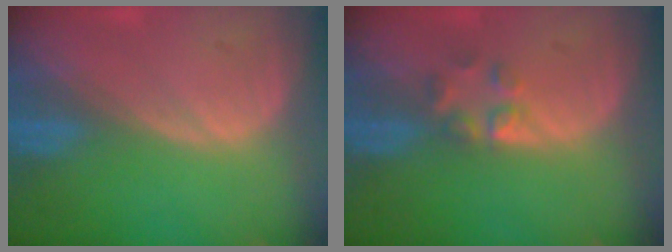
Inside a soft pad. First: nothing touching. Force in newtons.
{"total": 2.6, "press": 2.6, "slide": 0.2}